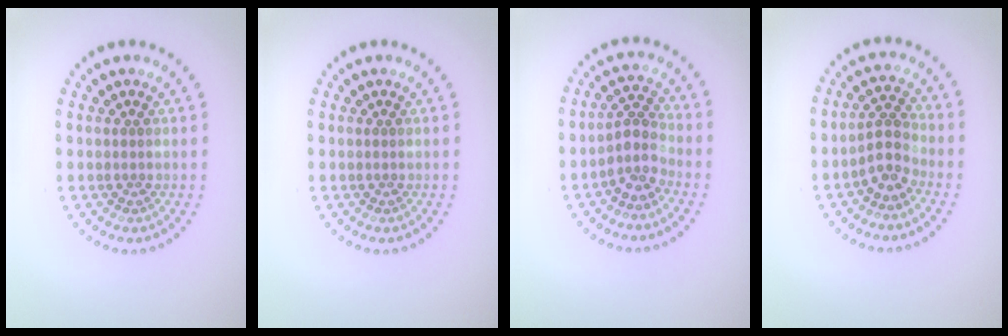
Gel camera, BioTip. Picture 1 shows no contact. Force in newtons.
{"total": 0.0}
{"total": 2.7, "press": 2.0, "slide": 1.8}
{"total": 2.4, "press": 1.9, "slide": 1.6}